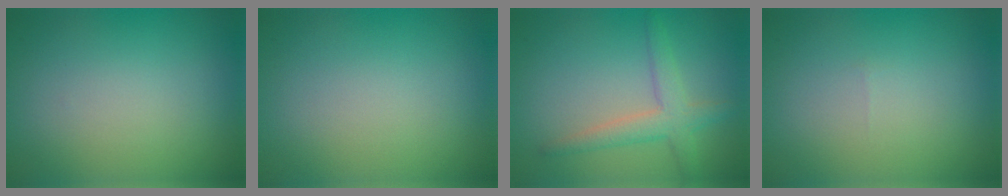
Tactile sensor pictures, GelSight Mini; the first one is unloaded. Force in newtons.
{"total": 0.0}
{"total": 3.2, "press": 3.2, "slide": 0.1}
{"total": 0.0}